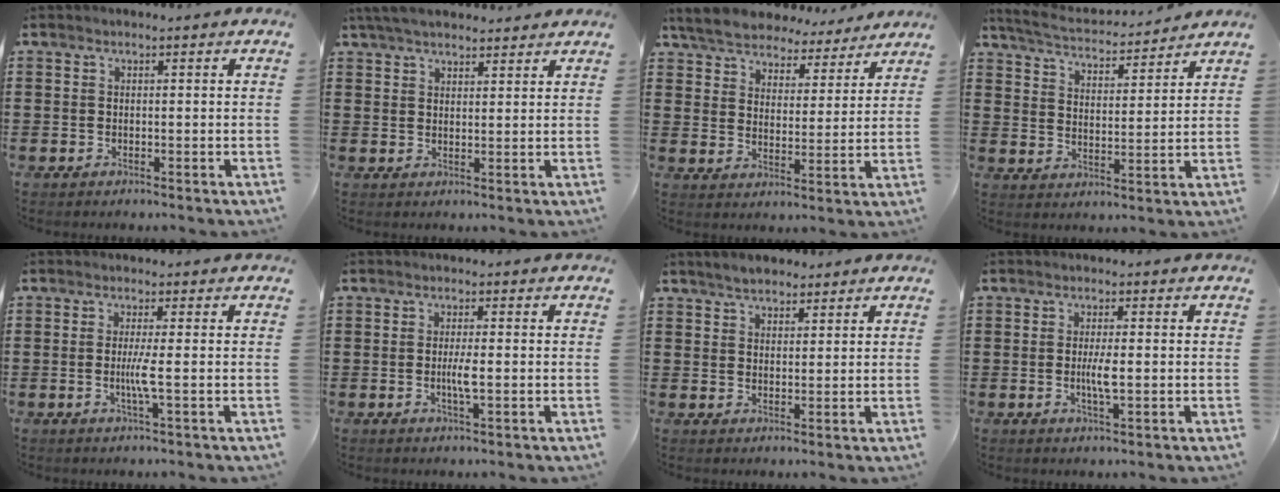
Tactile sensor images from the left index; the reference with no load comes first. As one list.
[{"total": 4.6, "force": [4.1, 1.0, 1.7], "torque": [-0.044, -0.002, 0.079]}, {"total": 6.5, "force": [6.3, 1.2, 0.8], "torque": [-0.050, -0.037, 0.112]}, {"total": 4.7, "force": [4.6, 0.1, 0.9], "torque": [-0.043, -0.031, 0.077]}, {"total": 3.5, "force": [-0.4, -0.5, 3.4], "torque": [-0.068, -0.012, -0.013]}, {"total": 3.0, "force": [-0.4, 0.3, 2.9], "torque": [-0.059, -0.004, -0.010]}, {"total": 3.0, "force": [2.7, 1.2, 0.6], "torque": [-0.019, 0.006, 0.051]}, {"total": 3.4, "force": [-0.3, 0.5, 3.4], "torque": [-0.067, -0.005, -0.008]}]